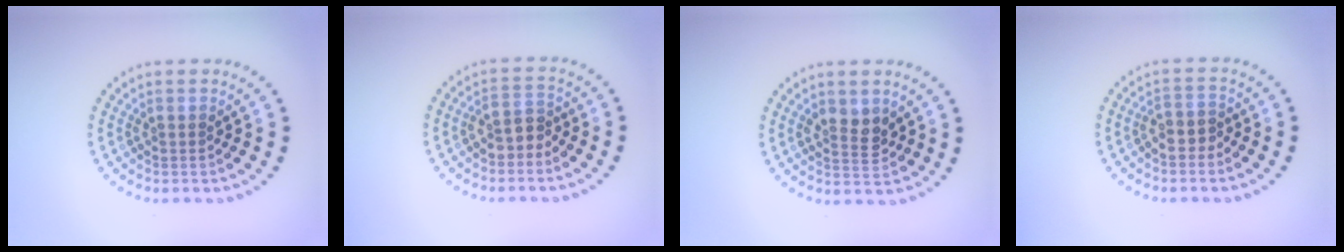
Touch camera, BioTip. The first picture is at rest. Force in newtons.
{"total": 2.1, "press": 2.0, "slide": 0.9}
{"total": 2.4, "press": 2.3, "slide": 0.6}
{"total": 1.4, "press": 1.2, "slide": 0.7}